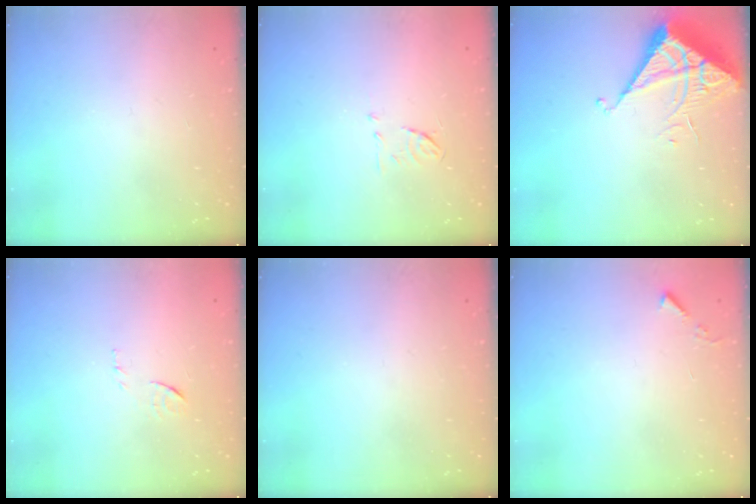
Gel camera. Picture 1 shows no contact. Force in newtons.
{"total": 5.3, "press": 5.2, "slide": 0.8}
{"total": 7.0, "press": 7.0, "slide": 0.3}
{"total": 6.9, "press": 6.9, "slide": 0.7}
{"total": 0.0}
{"total": 3.2, "press": 3.2, "slide": 0.5}